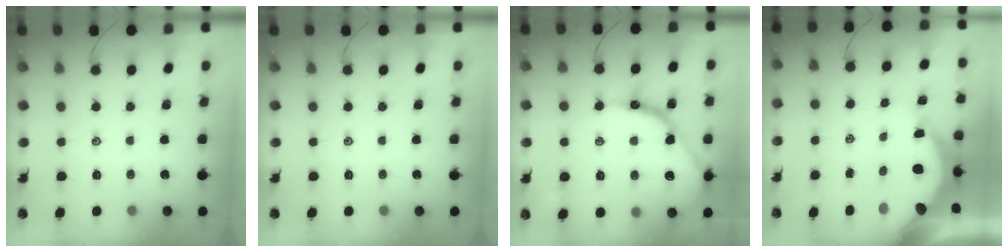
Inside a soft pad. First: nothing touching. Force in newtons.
{"total": 0.0}
{"total": 13.3, "press": 13.3, "slide": 1.3}
{"total": 13.4, "press": 13.3, "slide": 1.4}